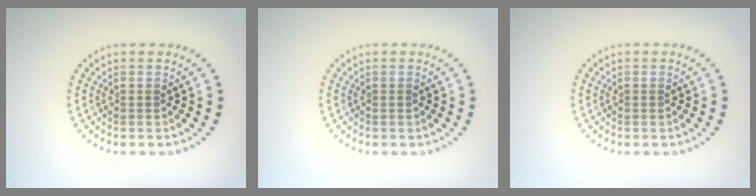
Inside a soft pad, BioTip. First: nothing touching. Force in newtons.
{"total": 0.0}
{"total": 0.0}